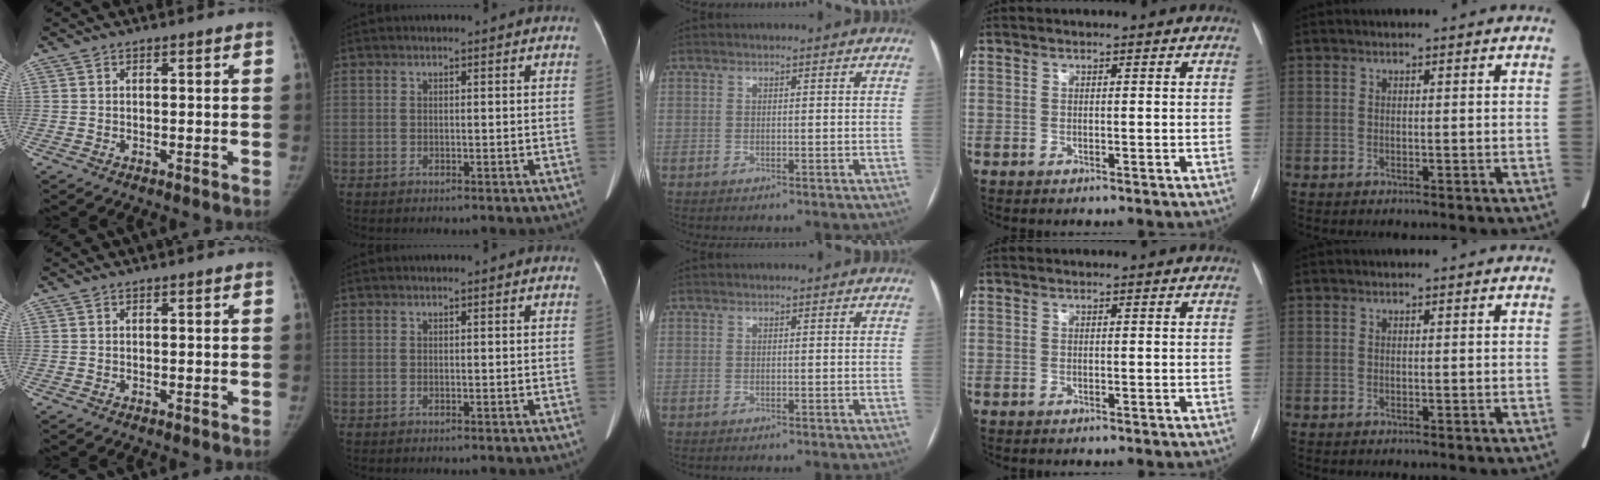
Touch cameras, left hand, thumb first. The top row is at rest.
{}